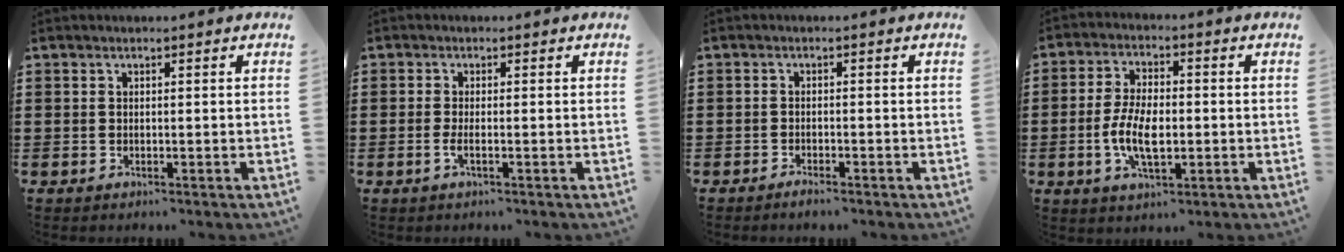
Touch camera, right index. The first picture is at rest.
{"total": 1.6, "force": [-0.7, 0.1, 1.5], "torque": [-0.033, -0.005, -0.014]}
{"total": 1.3, "force": [-1.2, 0.0, 0.4], "torque": [-0.012, -0.005, -0.022]}
{"total": 7.3, "force": [-1.4, 3.4, 6.3], "torque": [-0.143, -0.002, -0.033]}